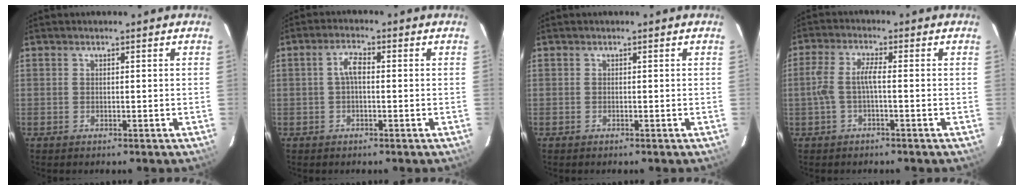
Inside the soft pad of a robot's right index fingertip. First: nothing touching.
{"total": 3.1, "force": [0.0, 1.2, 2.8], "torque": [-0.057, 0.010, 0.001]}
{"total": 0.0}
{"total": 4.1, "force": [-1.1, 0.5, 4.0], "torque": [-0.089, 0.007, -0.020]}